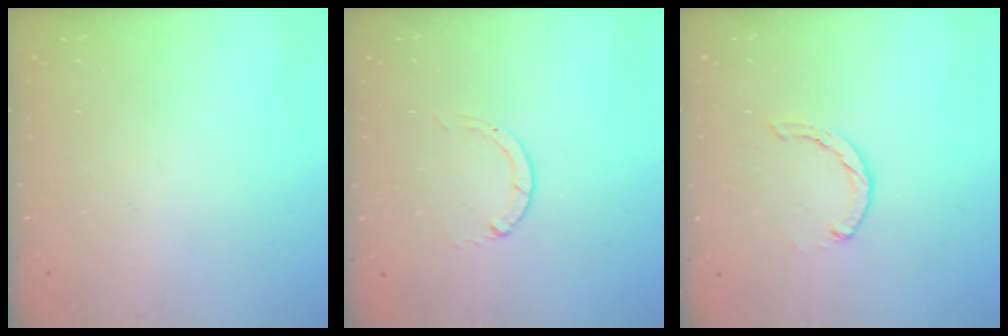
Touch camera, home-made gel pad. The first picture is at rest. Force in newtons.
{"total": 0.0}
{"total": 2.0, "press": 2.0, "slide": 0.4}